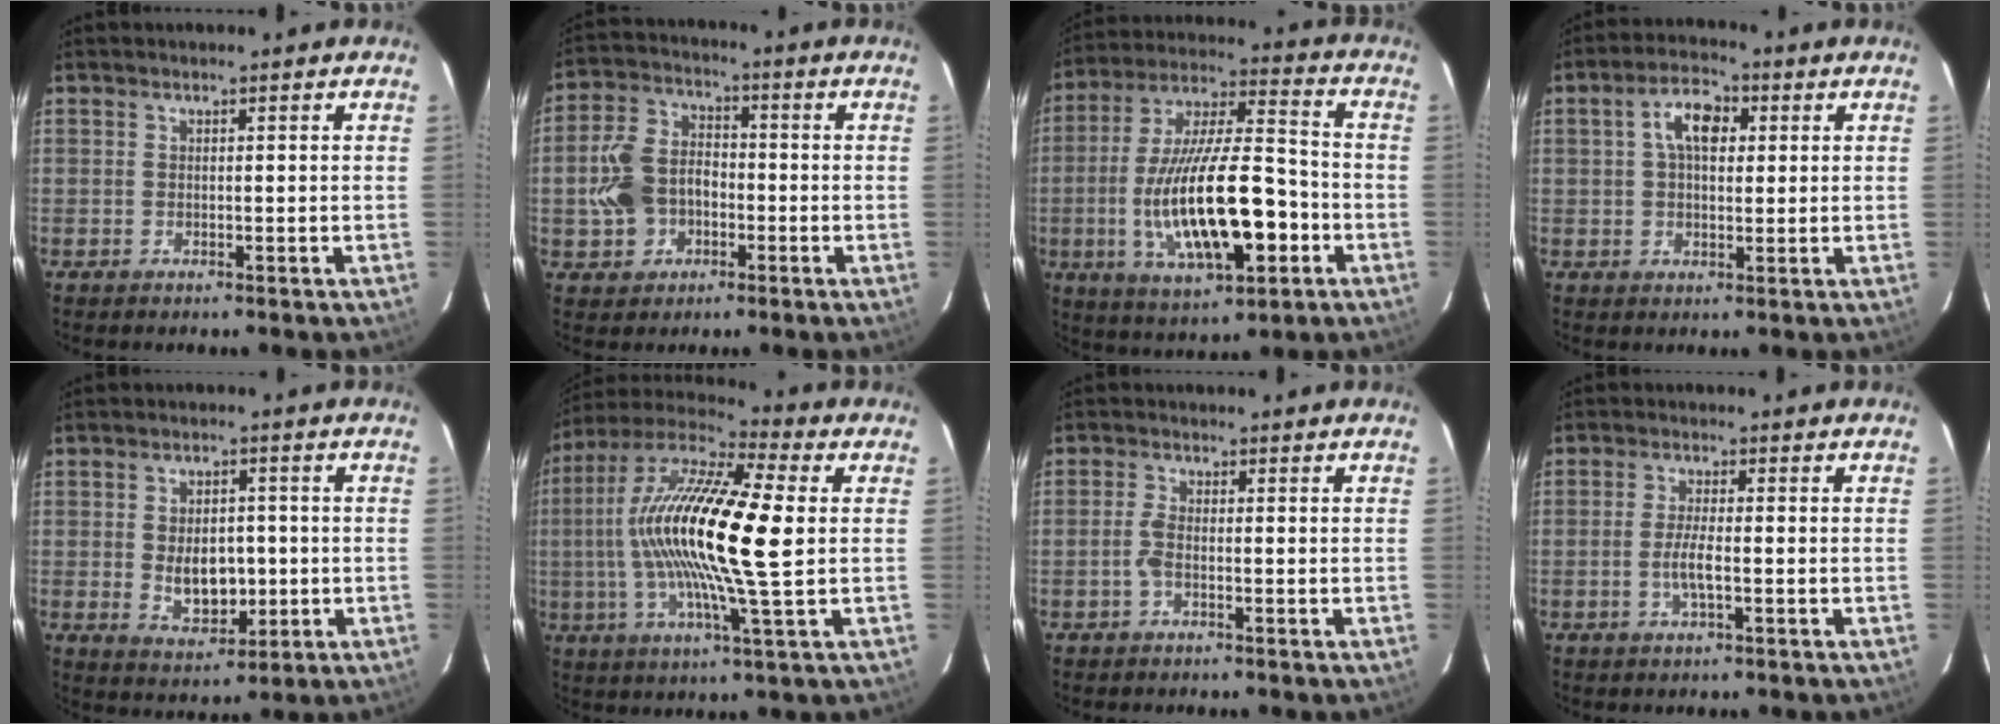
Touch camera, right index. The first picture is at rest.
{"total": 10.2, "force": [-2.7, 8.0, 5.8], "torque": [-0.138, 0.021, -0.042]}
{"total": 21.7, "force": [-5.9, 7.0, 19.7], "torque": [-0.375, -0.005, -0.087]}
{"total": 6.8, "force": [1.7, 3.9, 5.3], "torque": [-0.093, 0.022, 0.029]}
{"total": 8.0, "force": [-0.7, 5.0, 6.2], "torque": [-0.112, -0.004, 0.001]}
{"total": 22.4, "force": [1.9, 3.4, 22.0], "torque": [-0.398, 0.010, 0.011]}
{"total": 2.2, "force": [-0.8, 0.5, 1.9], "torque": [-0.046, 0.002, -0.018]}
{"total": 3.8, "force": [-1.1, 0.4, 3.6], "torque": [-0.069, -0.003, -0.021]}